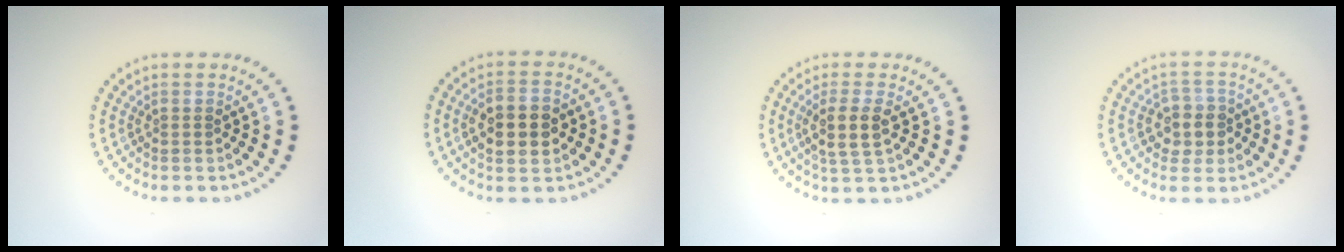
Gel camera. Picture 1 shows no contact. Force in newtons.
{"total": 5.1, "press": 5.1, "slide": 0.3}
{"total": 2.8, "press": 2.4, "slide": 1.5}
{"total": 2.8, "press": 2.7, "slide": 0.8}